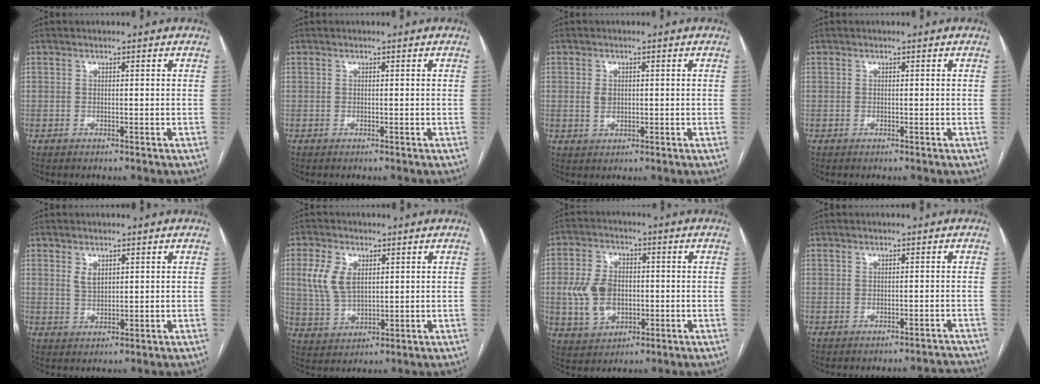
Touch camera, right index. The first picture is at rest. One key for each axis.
{"total": 0.0}
{"total": 2.2, "fx": 0.2, "fy": 1.6, "fz": 1.6, "tx": -0.029, "ty": 0.000, "tz": 0.007}
{"total": 0.0}
{"total": 2.4, "fx": 1.3, "fy": 1.3, "fz": 1.6, "tx": -0.031, "ty": -0.001, "tz": 0.031}
{"total": 7.3, "fx": 2.3, "fy": 4.4, "fz": 5.5, "tx": -0.130, "ty": 0.009, "tz": 0.052}
{"total": 9.2, "fx": -0.6, "fy": 6.4, "fz": 6.5, "tx": -0.143, "ty": 0.014, "tz": -0.001}
{"total": 1.8, "fx": -1.7, "fy": 0.5, "fz": 0.2, "tx": 0.009, "ty": 0.005, "tz": -0.012}